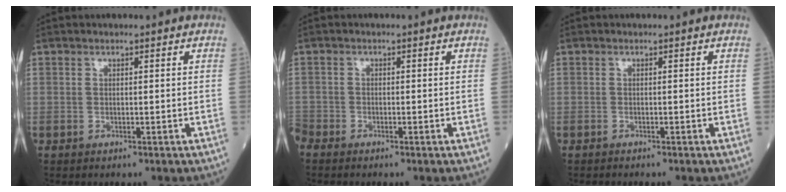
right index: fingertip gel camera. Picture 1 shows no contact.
{"total": 1.7, "force": [-1.6, 0.7, 0.2], "torque": [-0.007, -0.004, -0.029]}
{"total": 1.1, "force": [-1.0, 0.0, 0.4], "torque": [-0.004, 0.001, -0.014]}